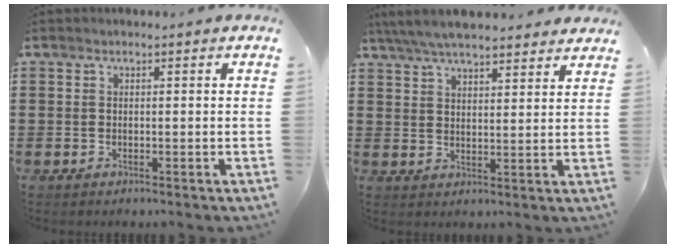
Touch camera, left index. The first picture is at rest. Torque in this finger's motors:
{"motor_torque": [1.10, -1.04, 0.49, 0.21]}